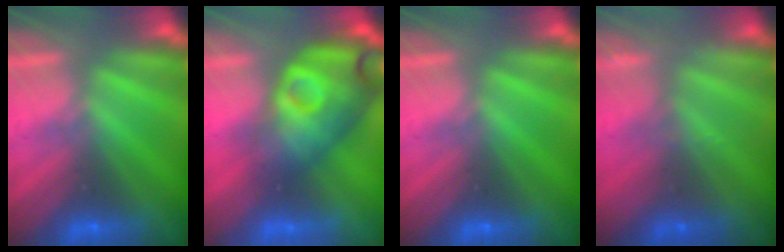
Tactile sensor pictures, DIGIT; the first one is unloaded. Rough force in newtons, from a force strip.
{"total": 4.2}
{"total": 0.0}
{"total": 2.3}